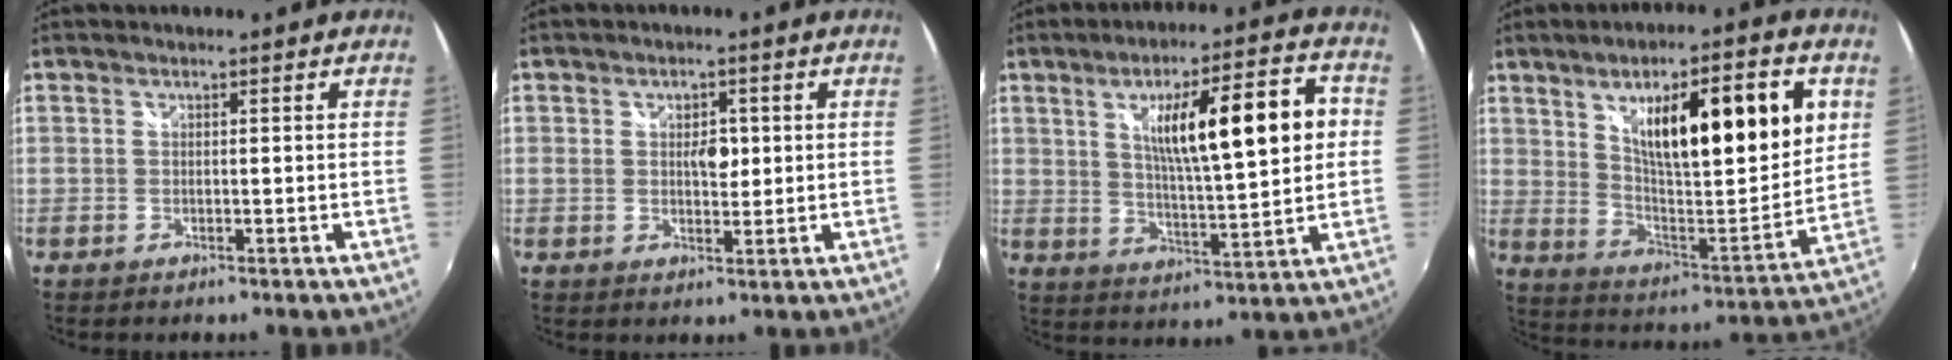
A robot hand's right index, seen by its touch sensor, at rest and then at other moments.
{"total": 3.3, "force": [0.5, 2.2, 2.4], "torque": [-0.033, 0.004, 0.007]}
{"total": 15.6, "force": [3.6, 1.4, 15.1], "torque": [-0.223, 0.010, 0.069]}
{"total": 21.9, "force": [9.0, 4.4, 19.5], "torque": [-0.284, -0.004, 0.152]}